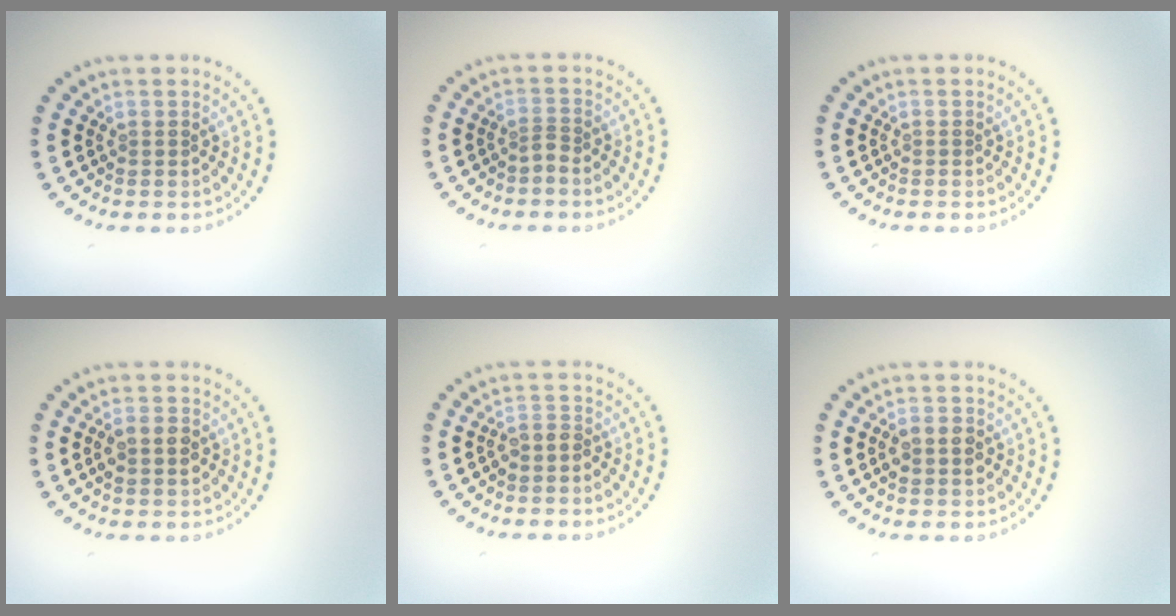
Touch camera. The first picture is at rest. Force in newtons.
{"total": 0.7, "press": 0.4, "slide": 0.6}
{"total": 0.0}
{"total": 2.1, "press": 2.1, "slide": 0.0}
{"total": 1.5, "press": 1.2, "slide": 0.9}
{"total": 2.7, "press": 2.7, "slide": 0.1}